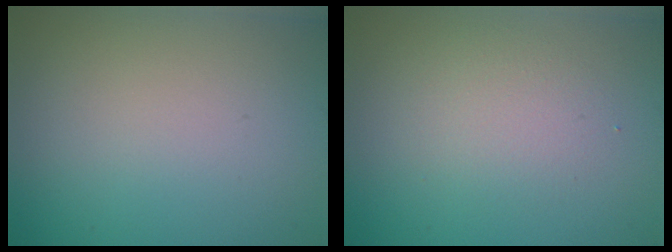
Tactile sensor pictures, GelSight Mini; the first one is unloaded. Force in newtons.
{"total": 2.1, "press": 2.1, "slide": 0.2}